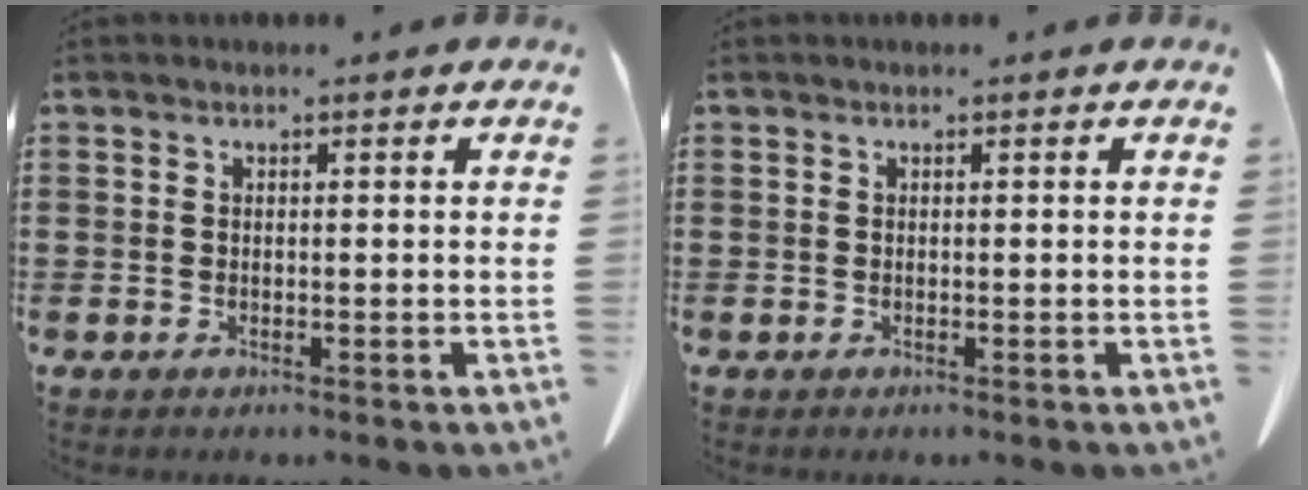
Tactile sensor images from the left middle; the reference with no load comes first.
{"total": 0.0}